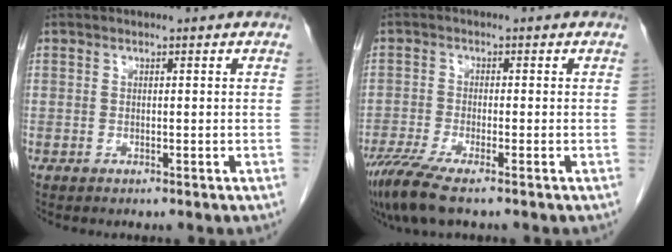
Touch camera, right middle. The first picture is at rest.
{"total": 6.7, "force": [-4.9, 0.5, 4.6], "torque": [-0.085, -0.019, -0.089]}